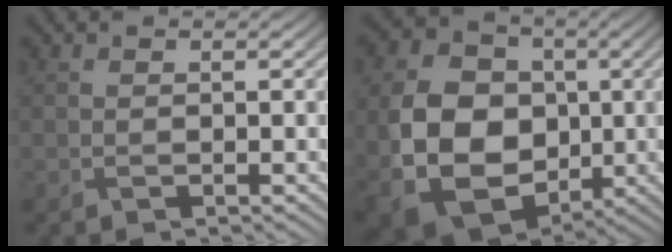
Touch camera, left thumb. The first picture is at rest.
{"total": 14.4, "force": [-2.0, 11.3, 8.6], "torque": [-0.200, -0.021, -0.035]}